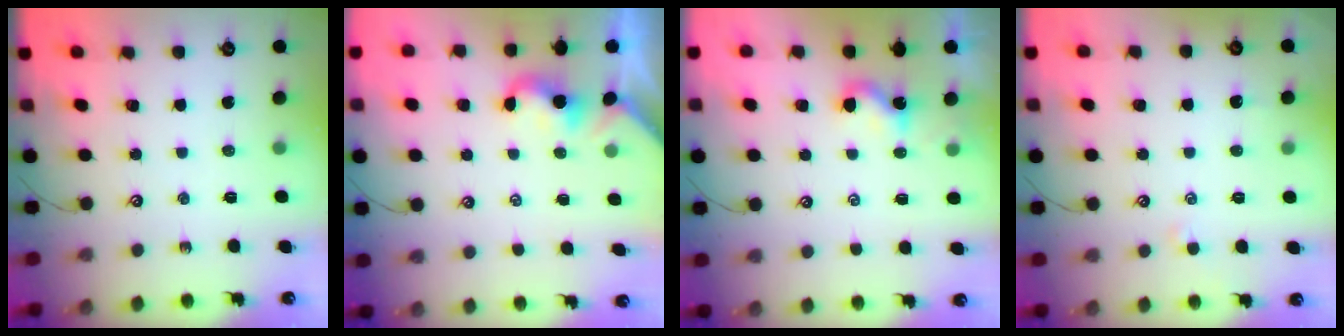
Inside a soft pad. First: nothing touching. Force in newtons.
{"total": 2.4, "press": 2.4, "slide": 0.1}
{"total": 0.6, "press": 0.4, "slide": 0.5}
{"total": 1.6, "press": 1.5, "slide": 0.3}